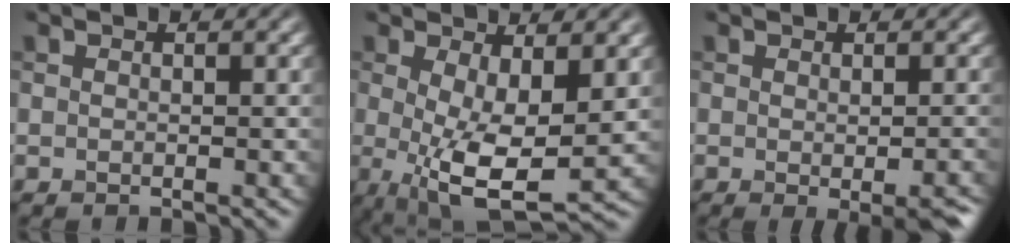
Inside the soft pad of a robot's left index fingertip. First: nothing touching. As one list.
[{"total": 7.8, "force": [-0.1, 2.7, 7.3], "torque": [-0.138, -0.020, 0.004]}, {"total": 4.5, "force": [-1.7, 1.0, 4.1], "torque": [-0.046, -0.007, -0.016]}]